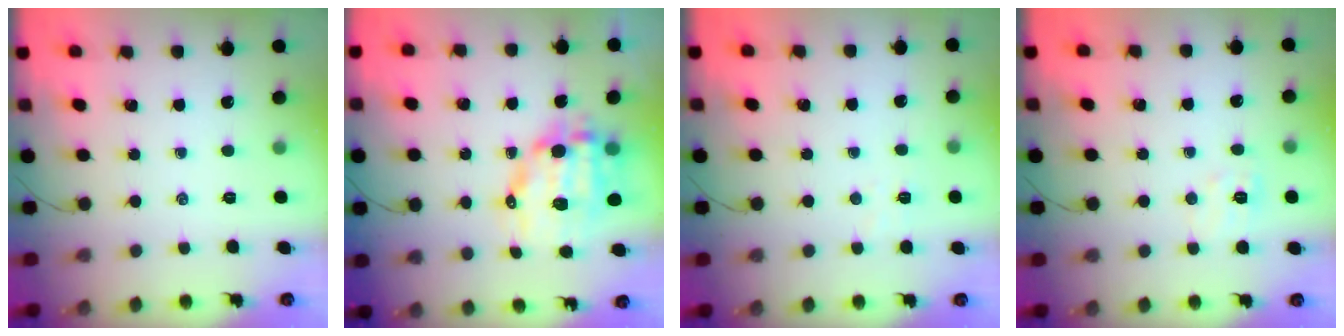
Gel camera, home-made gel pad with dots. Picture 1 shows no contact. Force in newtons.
{"total": 12.2, "press": 11.9, "slide": 2.5}
{"total": 3.1, "press": 2.9, "slide": 0.9}
{"total": 5.4, "press": 5.3, "slide": 1.1}